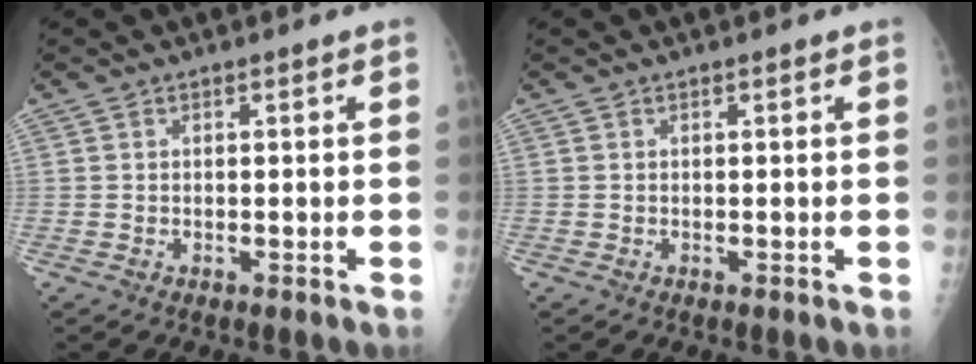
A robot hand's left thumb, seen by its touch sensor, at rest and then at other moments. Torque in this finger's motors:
{"motor_torque": [0.01, 0.01, -0.08, -0.09, 0.00]}